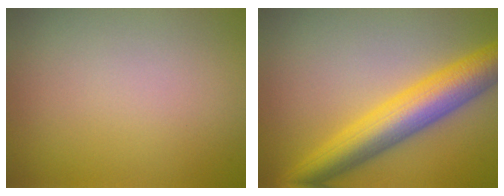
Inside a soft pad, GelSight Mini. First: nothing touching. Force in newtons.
{"total": 7.5, "press": 7.5, "slide": 0.1}